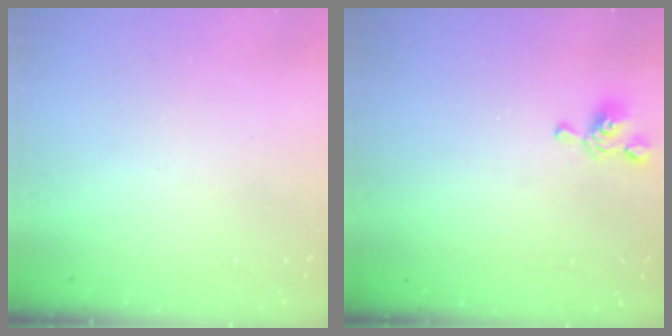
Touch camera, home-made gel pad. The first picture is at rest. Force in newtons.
{"total": 2.3, "press": 2.2, "slide": 0.8}